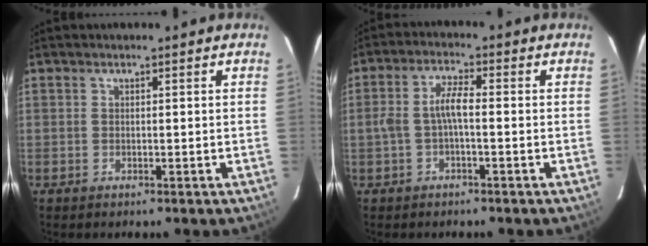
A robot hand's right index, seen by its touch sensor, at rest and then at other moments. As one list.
[{"total": 4.5, "force": [-1.0, 1.1, 4.2], "torque": [-0.090, 0.012, -0.017]}]